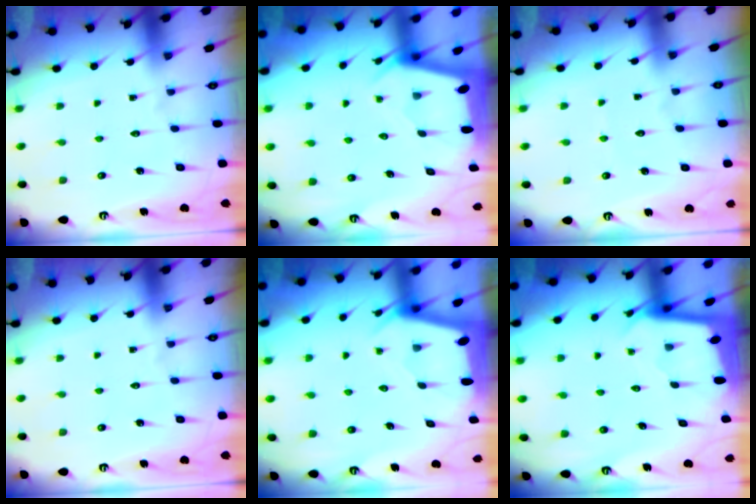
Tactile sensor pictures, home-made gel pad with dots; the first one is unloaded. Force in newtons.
{"total": 1.9, "press": 1.9, "slide": 0.3}
{"total": 2.3, "press": 2.3, "slide": 0.3}
{"total": 0.0}
{"total": 1.9, "press": 1.9, "slide": 0.3}
{"total": 2.1, "press": 2.1, "slide": 0.1}